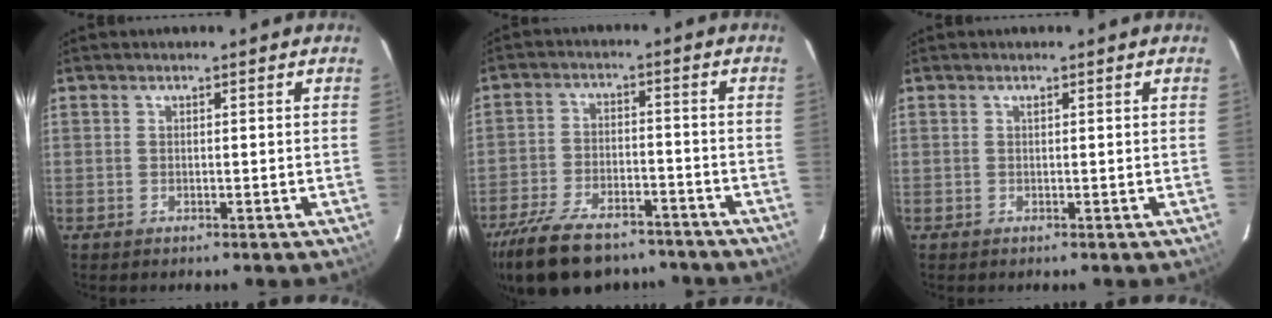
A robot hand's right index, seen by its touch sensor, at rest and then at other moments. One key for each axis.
{"total": 19.8, "fx": -15.5, "fy": 8.4, "fz": 9.0, "tx": -0.206, "ty": -0.012, "tz": -0.240}
{"total": 0.0}